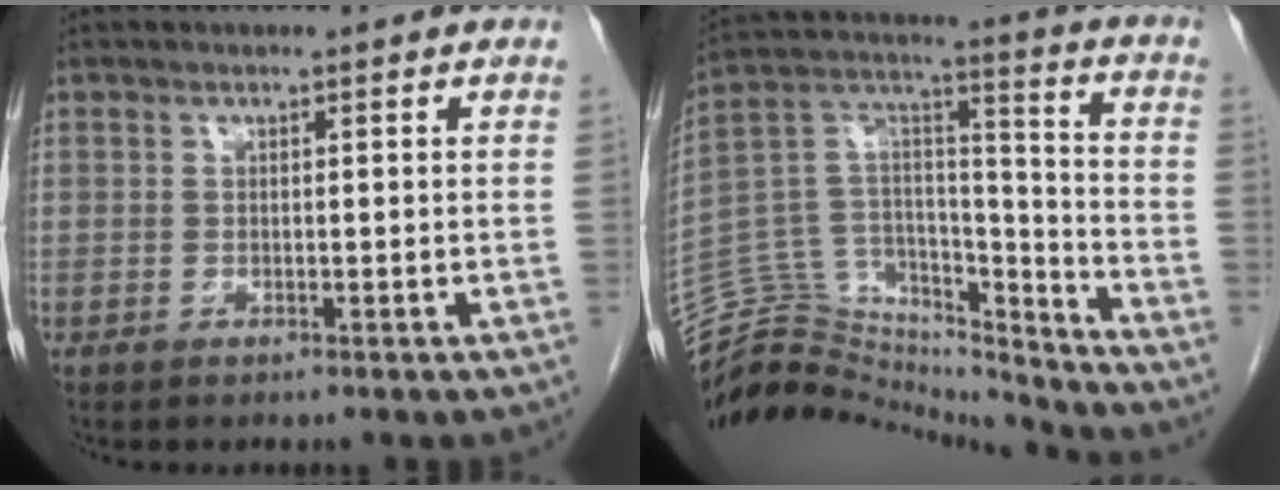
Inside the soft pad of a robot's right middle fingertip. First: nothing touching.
{"total": 21.4, "force": [-20.5, 5.4, 2.9], "torque": [-0.070, 0.076, -0.330]}